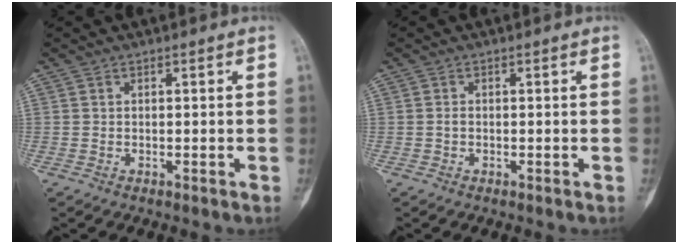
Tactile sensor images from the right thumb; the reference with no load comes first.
{"total": 0.7, "force": [-0.2, 0.5, 0.4], "torque": [-0.004, 0.002, -0.007]}